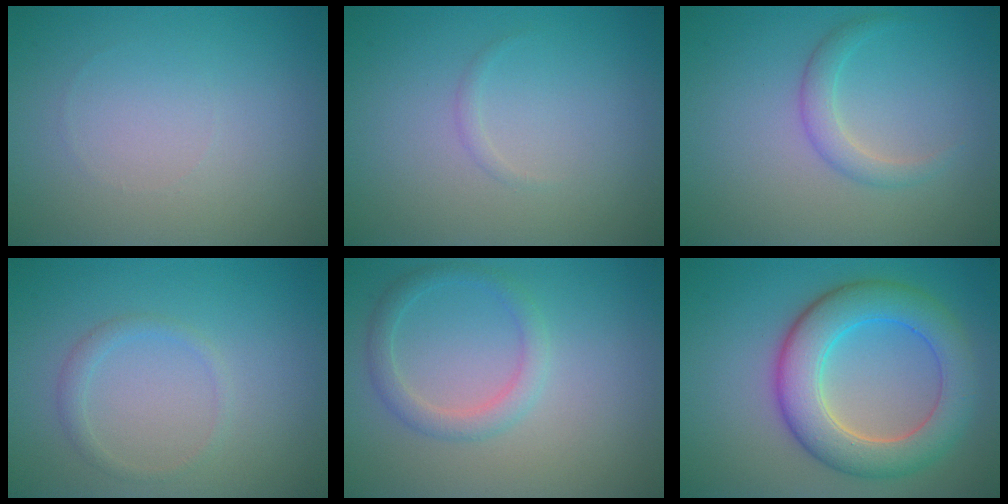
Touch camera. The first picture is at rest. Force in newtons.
{"total": 0.5, "press": 0.5, "slide": 0.0}
{"total": 1.9, "press": 1.9, "slide": 0.0}
{"total": 1.2, "press": 1.1, "slide": 0.1}
{"total": 2.2, "press": 2.2, "slide": 0.1}
{"total": 7.3, "press": 7.3, "slide": 0.2}